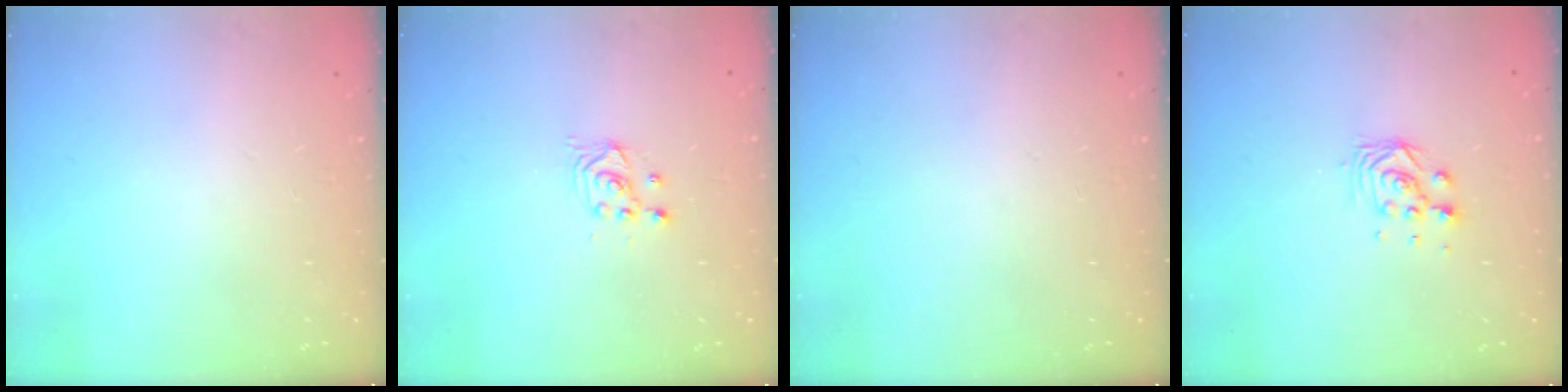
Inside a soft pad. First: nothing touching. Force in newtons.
{"total": 2.4, "press": 2.3, "slide": 0.2}
{"total": 0.0}
{"total": 4.2, "press": 4.2, "slide": 0.3}